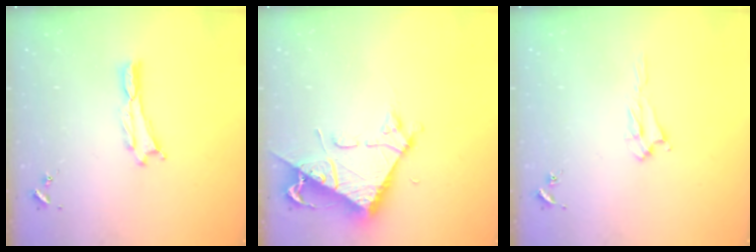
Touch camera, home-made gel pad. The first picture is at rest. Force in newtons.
{"total": 7.3, "press": 7.3, "slide": 0.6}
{"total": 3.1, "press": 3.1, "slide": 0.5}